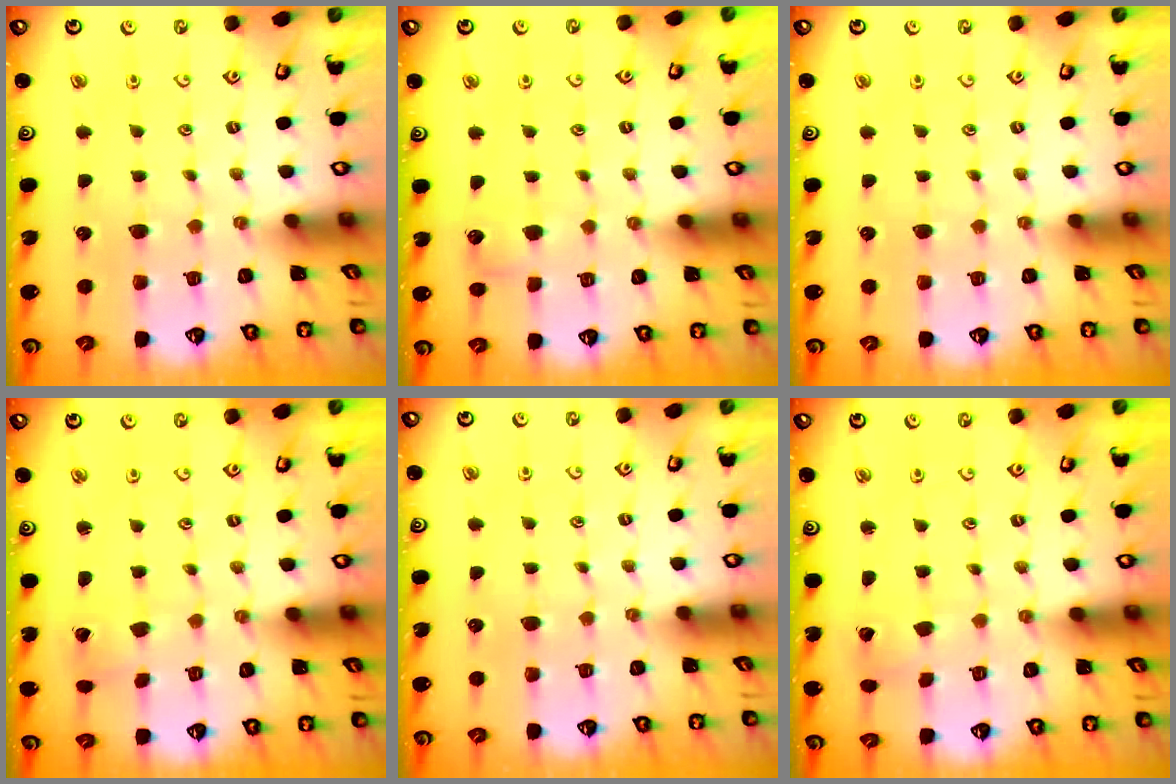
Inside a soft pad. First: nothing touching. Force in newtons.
{"total": 3.1, "press": 3.0, "slide": 0.3}
{"total": 0.0}
{"total": 0.0}
{"total": 0.0}
{"total": 3.1, "press": 3.1, "slide": 0.3}